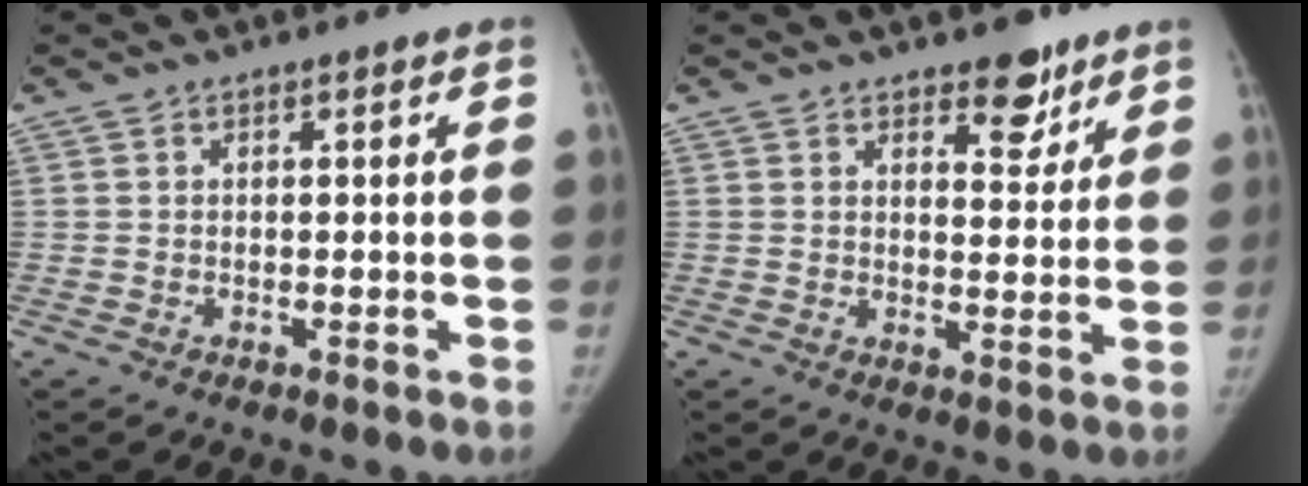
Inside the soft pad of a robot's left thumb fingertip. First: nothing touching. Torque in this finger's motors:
{"motor_torque": [0.63, -0.48, 0.98, -0.69, 0.13]}